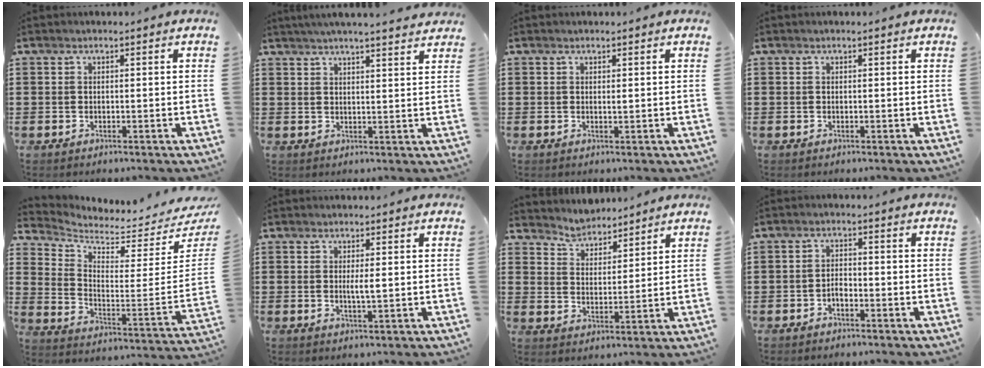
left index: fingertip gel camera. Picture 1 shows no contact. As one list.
[{"total": 3.4, "force": [3.3, -0.5, 1.0], "torque": [-0.030, -0.013, 0.057]}, {"total": 0.6, "force": [0.4, 0.2, 0.5], "torque": [-0.012, 0.000, 0.008]}, {"total": 0.0}, {"total": 3.8, "force": [3.7, 0.2, 0.6], "torque": [-0.042, -0.055, 0.059]}, {"total": 1.9, "force": [0.3, 0.2, 1.9], "torque": [-0.039, -0.004, 0.005]}, {"total": 4.0, "force": [3.9, 0.8, -0.6], "torque": [-0.010, -0.020, 0.069]}, {"total": 1.8, "force": [-1.0, 0.8, 1.3], "torque": [-0.029, 0.003, -0.020]}]